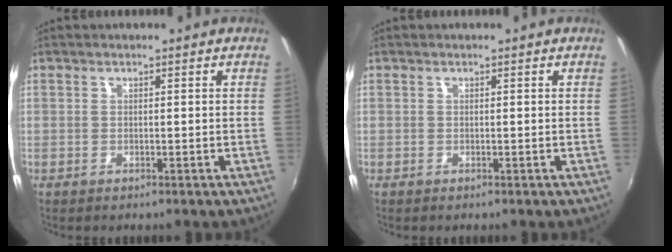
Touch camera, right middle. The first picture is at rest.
{"total": 0.0}